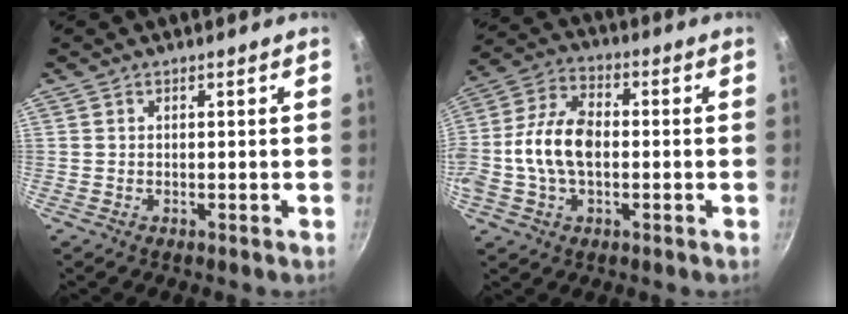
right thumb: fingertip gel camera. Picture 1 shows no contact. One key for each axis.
{"total": 12.3, "fx": -0.9, "fy": 7.7, "fz": 9.6, "tx": -0.178, "ty": 0.029, "tz": -0.030}